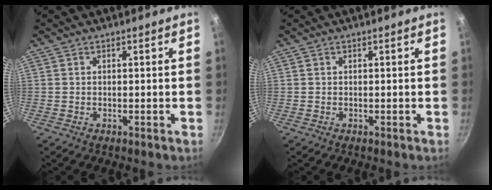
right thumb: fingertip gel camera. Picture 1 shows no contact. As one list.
[{"total": 0.0}]